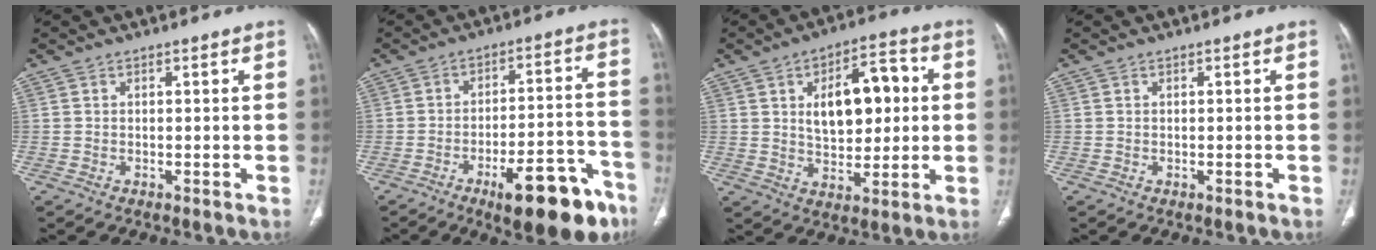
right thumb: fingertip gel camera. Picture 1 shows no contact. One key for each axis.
{"total": 17.2, "fx": -10.4, "fy": 5.8, "fz": 12.5, "tx": -0.124, "ty": 0.076, "tz": -0.144}
{"total": 13.9, "fx": 2.4, "fy": 7.7, "fz": 11.3, "tx": -0.135, "ty": 0.012, "tz": 0.040}
{"total": 0.0}